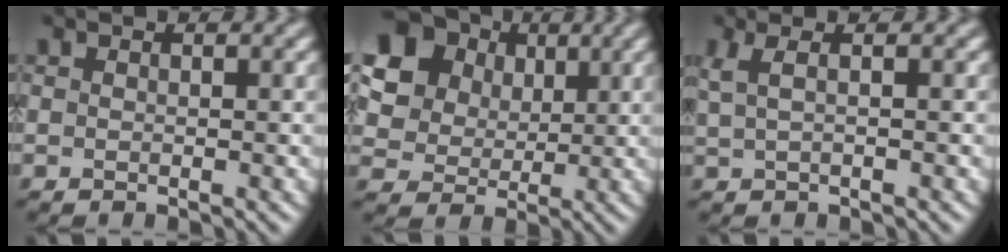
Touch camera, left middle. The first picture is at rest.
{"total": 12.6, "force": [5.3, 10.5, 4.8], "torque": [-0.133, 0.019, 0.105]}
{"total": 2.2, "force": [1.1, 0.7, 1.8], "torque": [-0.030, 0.008, 0.019]}